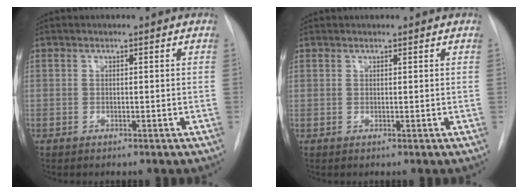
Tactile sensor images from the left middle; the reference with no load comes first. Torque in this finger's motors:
{"motor_torque": [0.31, -0.31, -0.20, -0.14]}